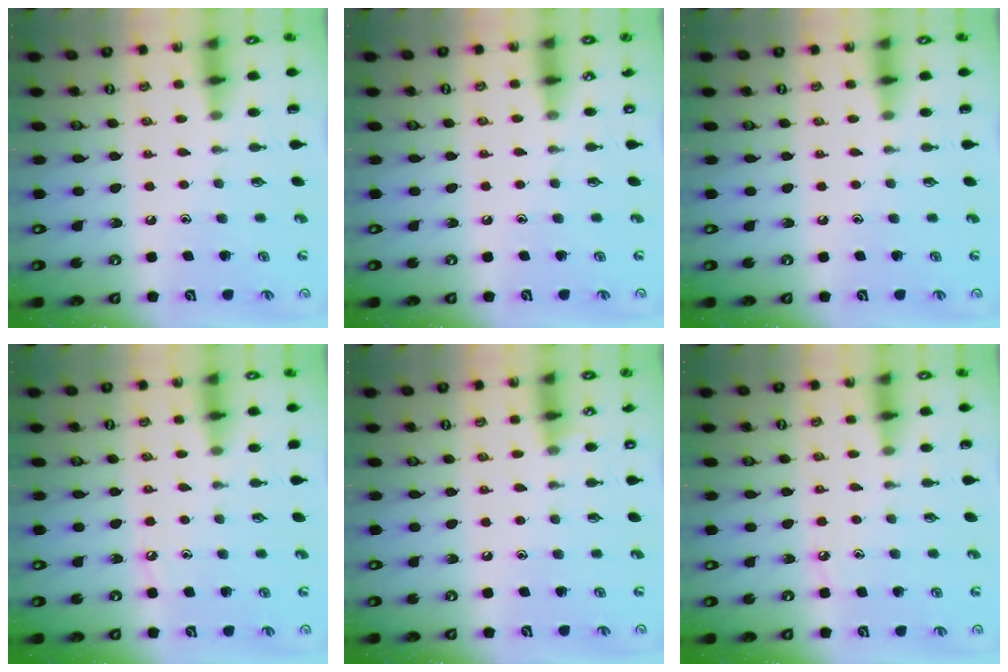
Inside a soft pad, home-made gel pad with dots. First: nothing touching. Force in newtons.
{"total": 3.2, "press": 3.2, "slide": 0.4}
{"total": 0.0}
{"total": 3.2, "press": 3.2, "slide": 0.4}
{"total": 3.1, "press": 3.0, "slide": 0.5}
{"total": 2.7, "press": 2.7, "slide": 0.4}